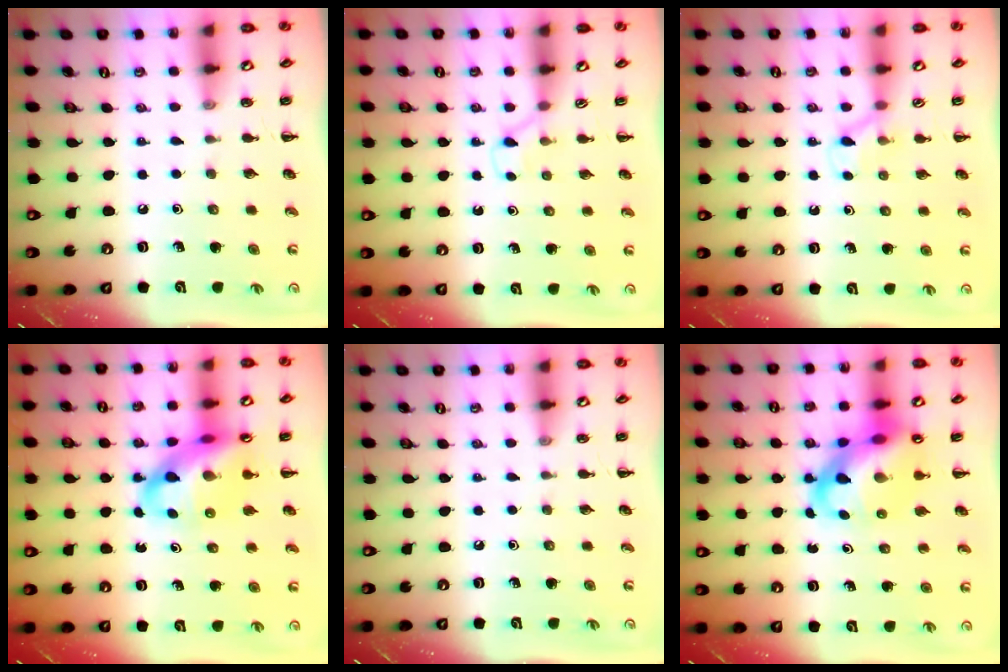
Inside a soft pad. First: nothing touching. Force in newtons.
{"total": 2.9, "press": 2.7, "slide": 1.0}
{"total": 3.8, "press": 3.5, "slide": 1.4}
{"total": 13.6, "press": 13.1, "slide": 3.7}
{"total": 0.0}
{"total": 14.4, "press": 13.9, "slide": 3.9}